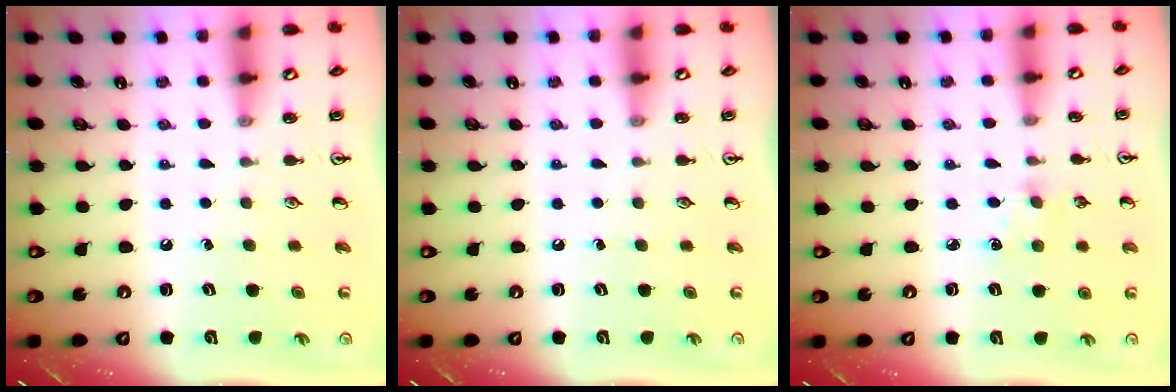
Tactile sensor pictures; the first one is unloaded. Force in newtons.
{"total": 0.0}
{"total": 2.9, "press": 2.9, "slide": 0.4}